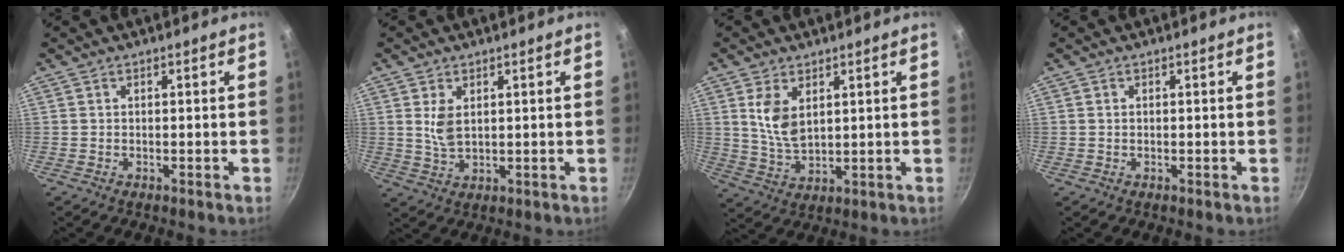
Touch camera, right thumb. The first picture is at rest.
{"total": 4.5, "force": [1.3, 2.6, 3.5], "torque": [-0.065, -0.012, 0.030]}
{"total": 7.5, "force": [2.7, 4.2, 5.6], "torque": [-0.102, -0.024, 0.061]}
{"total": 0.5, "force": [0.1, 0.4, 0.3], "torque": [-0.004, 0.002, 0.002]}